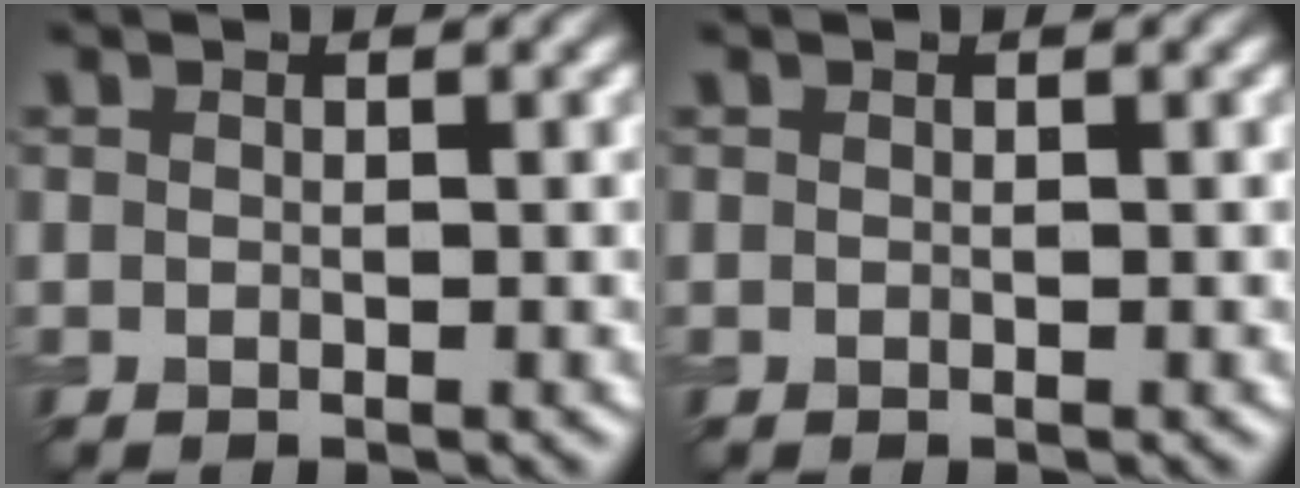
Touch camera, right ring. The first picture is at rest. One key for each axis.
{"total": 0.0}